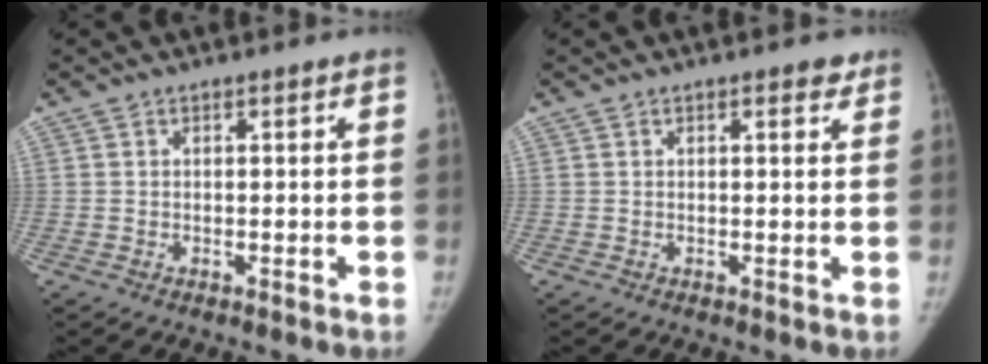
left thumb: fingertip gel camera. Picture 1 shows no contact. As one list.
[{"total": 1.9, "force": [1.2, 0.8, 1.2], "torque": [-0.006, -0.004, 0.013]}]